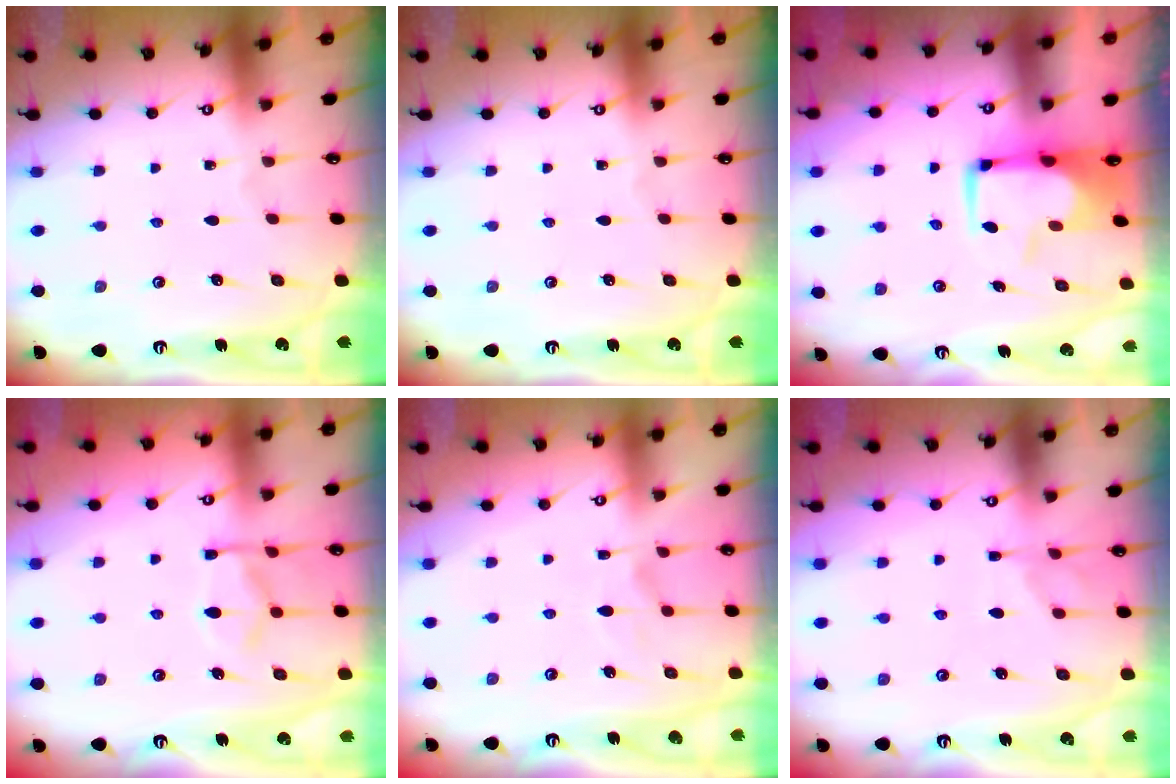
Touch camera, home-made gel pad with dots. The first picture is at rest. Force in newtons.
{"total": 0.0}
{"total": 1.0, "press": 0.2, "slide": 1.0}
{"total": 5.9, "press": 5.7, "slide": 1.8}
{"total": 5.2, "press": 5.0, "slide": 1.2}
{"total": 1.6, "press": 1.0, "slide": 1.2}